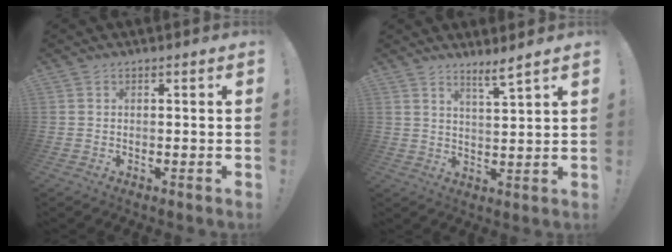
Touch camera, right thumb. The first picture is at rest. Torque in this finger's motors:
{"motor_torque": [-0.26, 0.30, -0.19, 0.24, 0.12]}